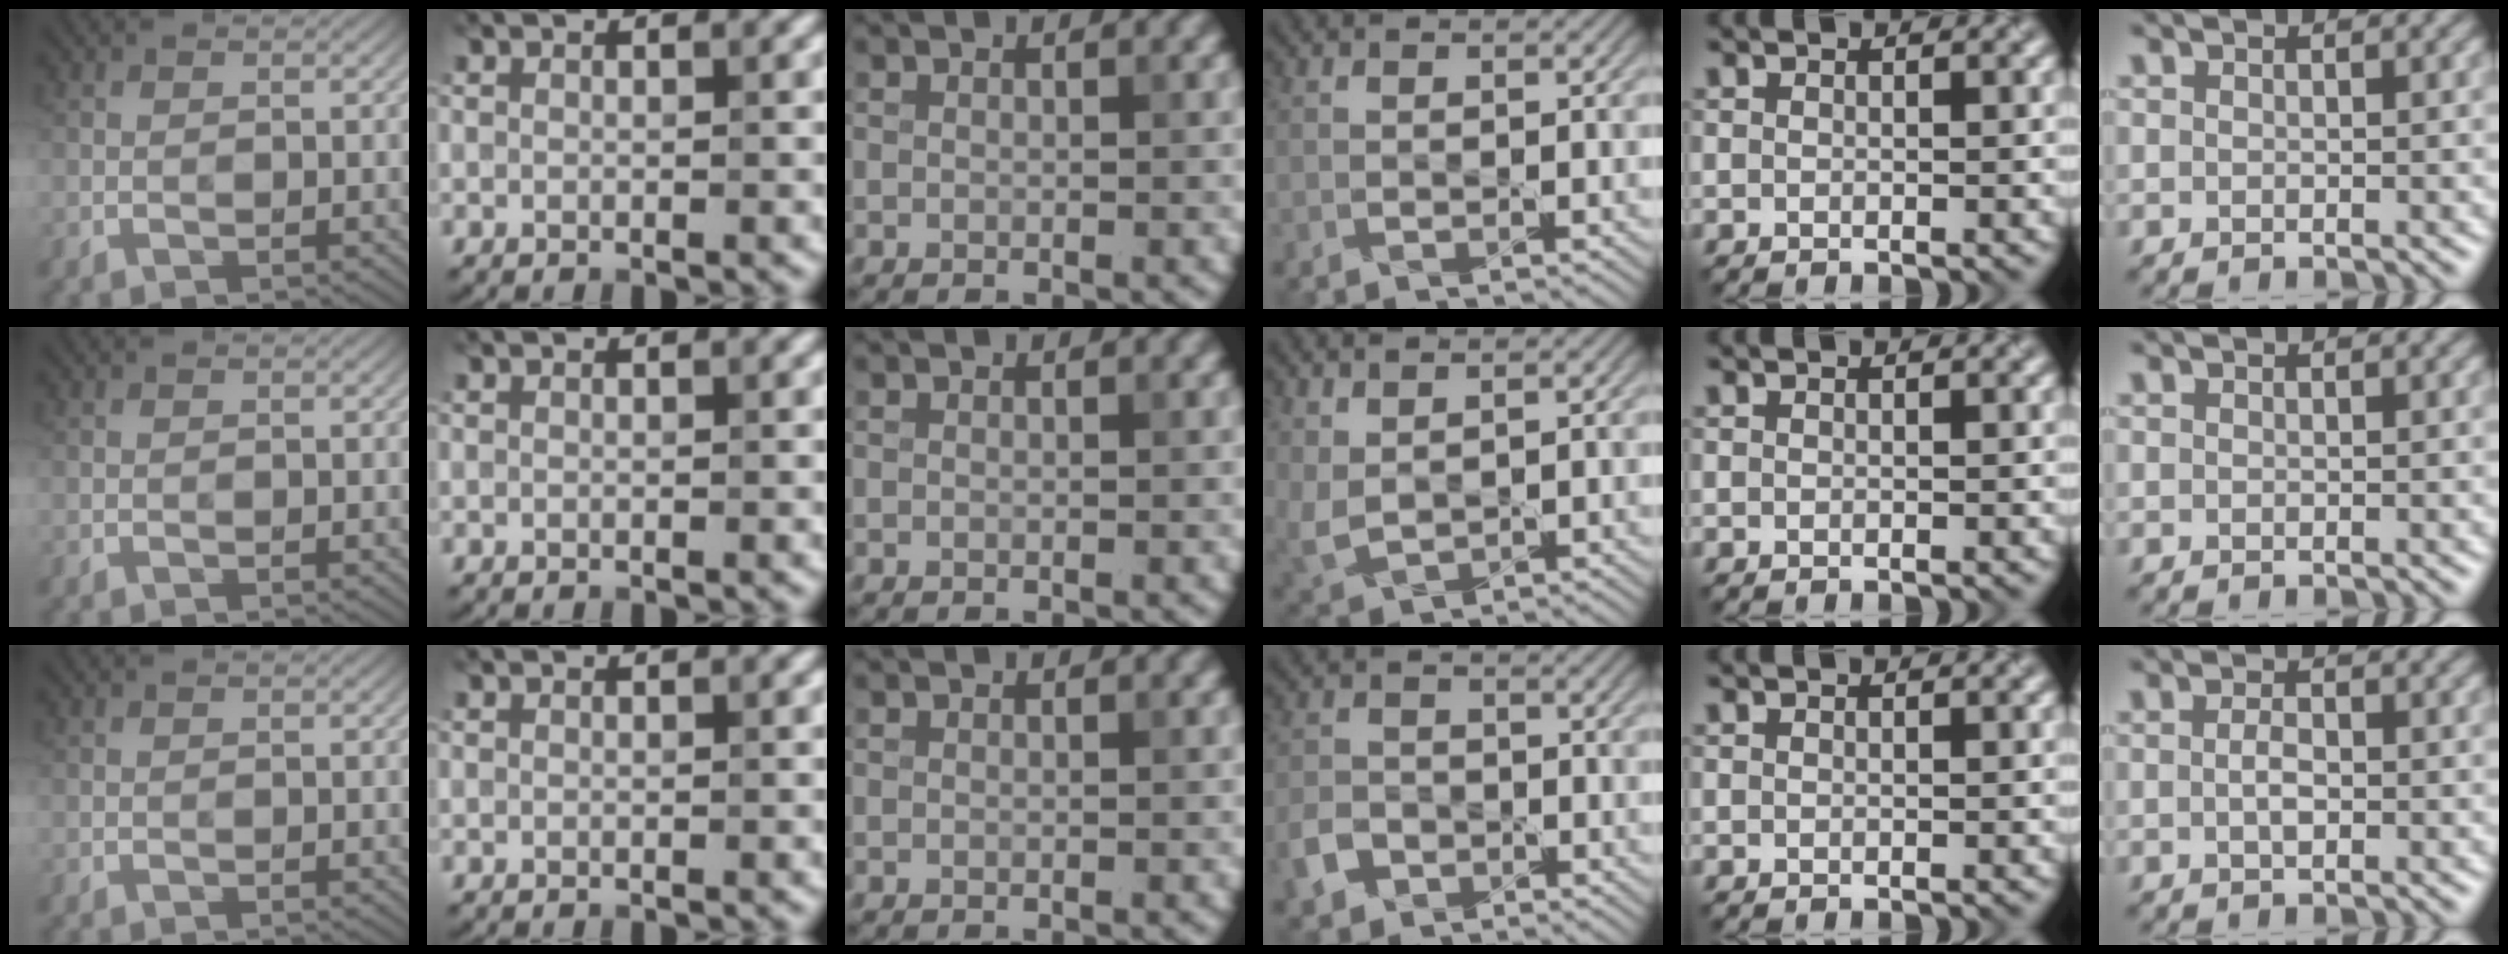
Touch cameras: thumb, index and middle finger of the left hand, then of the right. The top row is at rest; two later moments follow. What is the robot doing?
{"motion": "pour", "object": "kettle"}